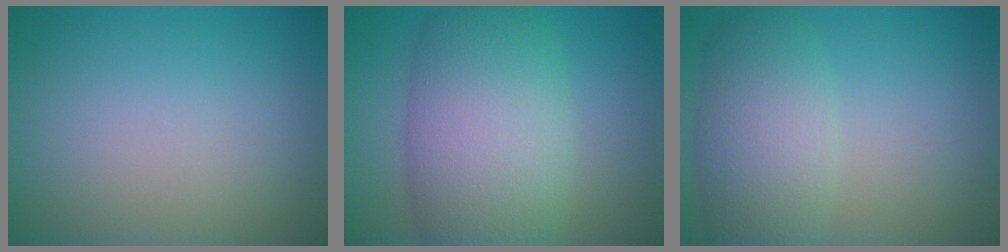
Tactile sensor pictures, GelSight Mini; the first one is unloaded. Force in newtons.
{"total": 10.0, "press": 10.0, "slide": 0.3}
{"total": 5.1, "press": 5.1, "slide": 0.4}